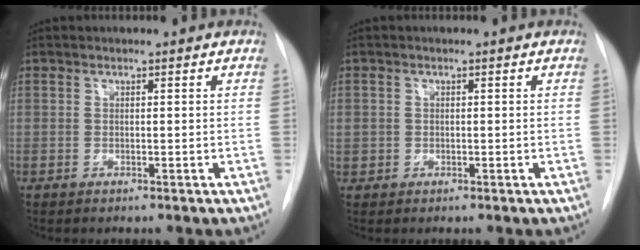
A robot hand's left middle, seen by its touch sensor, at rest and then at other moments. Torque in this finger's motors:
{"motor_torque": [-0.02, -0.07, 0.07, 0.00]}